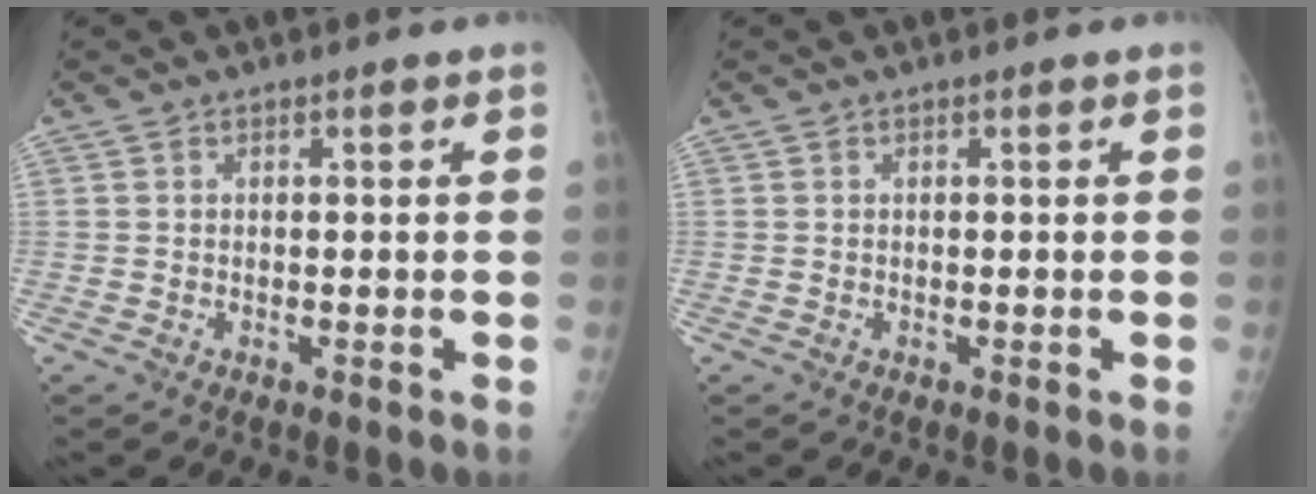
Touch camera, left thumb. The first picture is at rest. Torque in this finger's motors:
{"motor_torque": [0.01, 0.01, 0.00, -0.01, 0.00]}